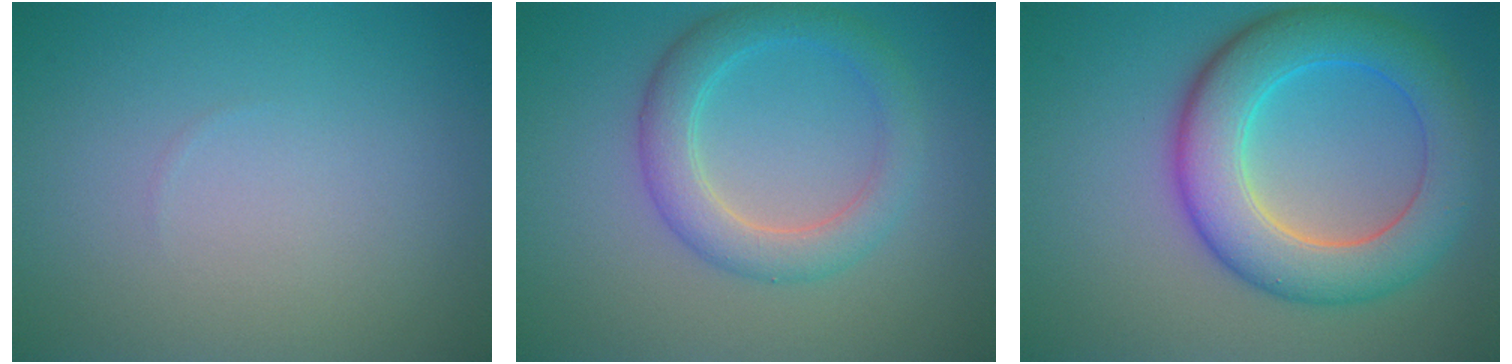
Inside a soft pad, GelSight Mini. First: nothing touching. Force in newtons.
{"total": 4.0, "press": 4.0, "slide": 0.1}
{"total": 8.1, "press": 8.1, "slide": 0.2}